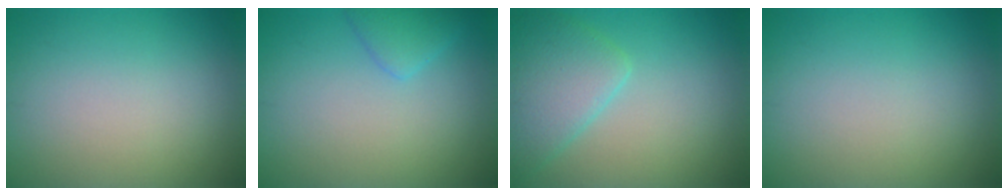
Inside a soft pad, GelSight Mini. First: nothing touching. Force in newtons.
{"total": 2.0, "press": 2.0, "slide": 0.1}
{"total": 4.6, "press": 4.6, "slide": 0.3}
{"total": 0.0}